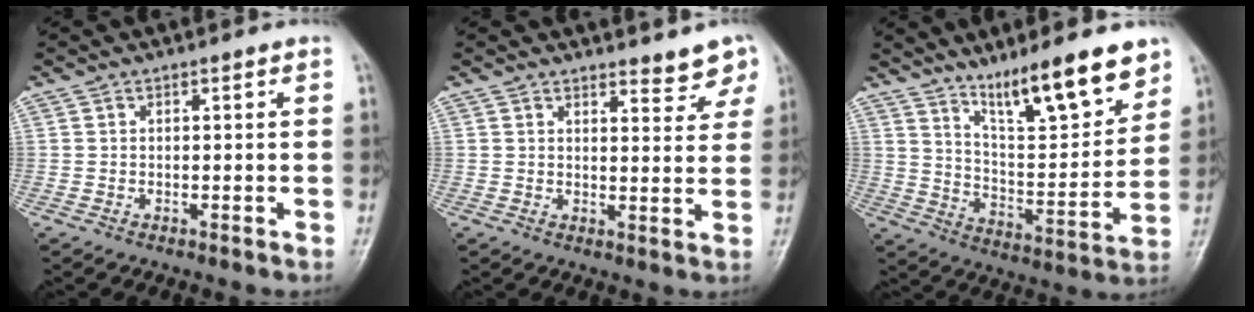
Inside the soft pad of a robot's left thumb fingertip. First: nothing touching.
{"total": 5.1, "force": [4.6, 1.8, 1.4], "torque": [0.008, -0.033, 0.046]}
{"total": 16.2, "force": [11.5, 3.6, 10.8], "torque": [-0.142, -0.074, 0.198]}